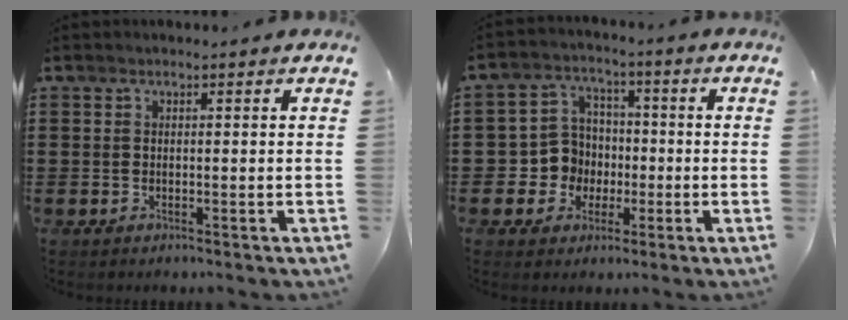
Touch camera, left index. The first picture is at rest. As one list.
[{"total": 6.9, "force": [-0.8, 6.8, 1.3], "torque": [-0.058, 0.012, -0.011]}]